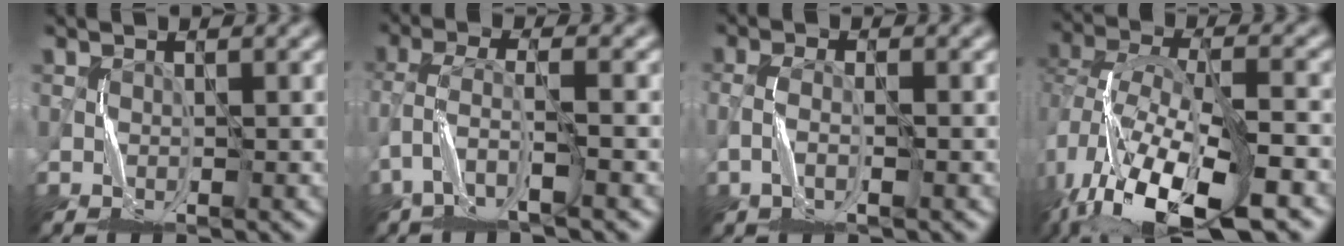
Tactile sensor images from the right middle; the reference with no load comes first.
{"total": 3.5, "force": [-2.1, 0.9, 2.7], "torque": [-0.074, 0.000, -0.046]}
{"total": 2.0, "force": [-0.8, 0.6, 1.7], "torque": [-0.045, 0.004, -0.020]}
{"total": 13.6, "force": [-7.5, 6.0, 9.6], "torque": [-0.206, -0.017, -0.117]}